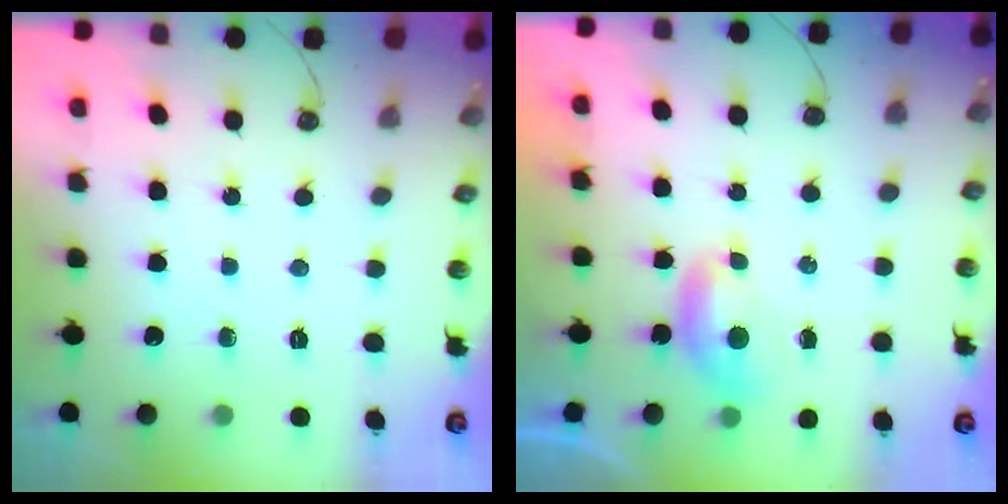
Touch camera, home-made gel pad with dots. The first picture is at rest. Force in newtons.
{"total": 1.7, "press": 1.6, "slide": 0.4}